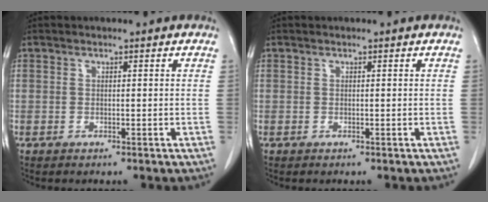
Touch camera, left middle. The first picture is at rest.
{"total": 0.0}